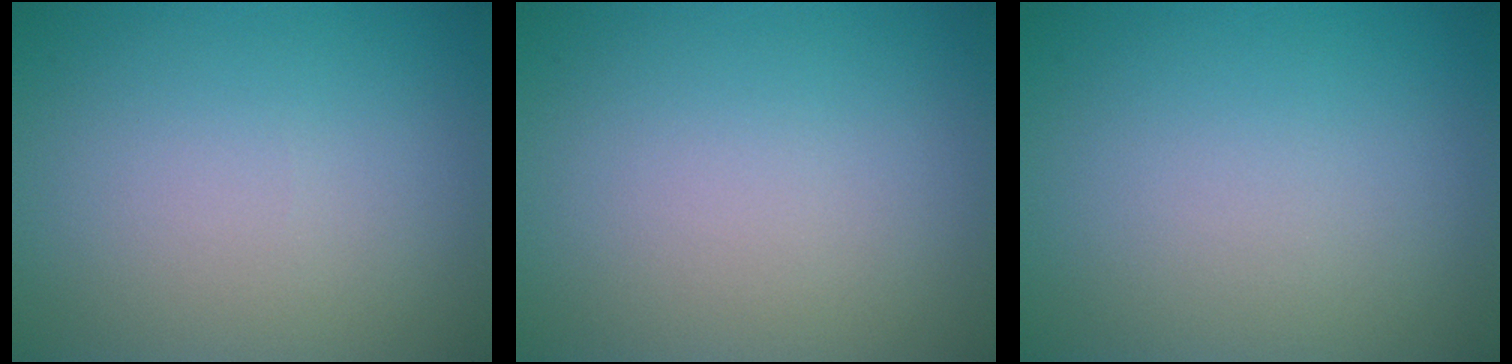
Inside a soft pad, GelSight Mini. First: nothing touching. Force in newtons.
{"total": 0.0}
{"total": 0.0}